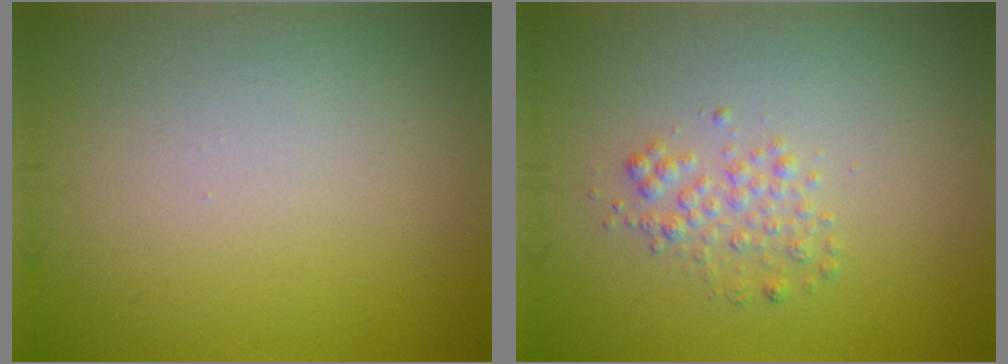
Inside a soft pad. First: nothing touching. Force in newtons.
{"total": 1.7, "press": 1.7, "slide": 0.0}